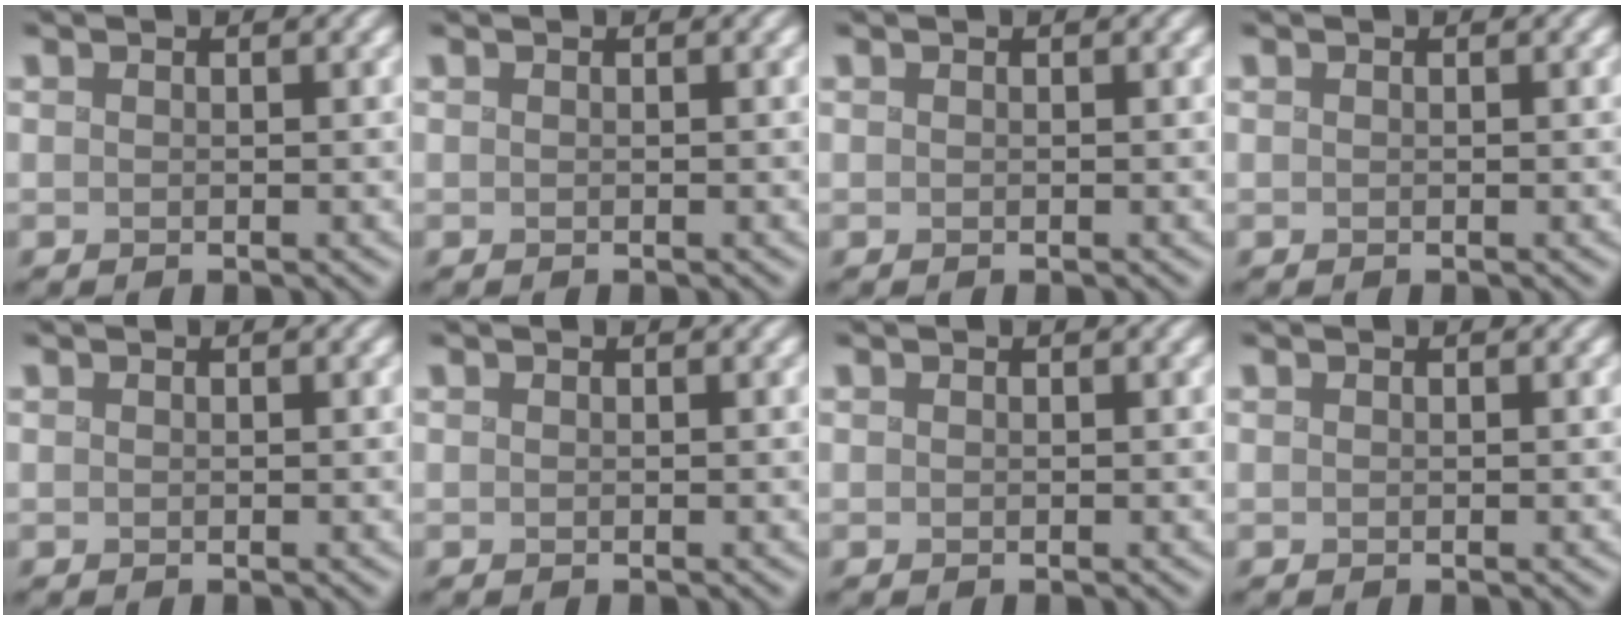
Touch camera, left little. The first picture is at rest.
{"total": 0.0}
{"total": 0.0}
{"total": 0.0}
{"total": 0.0}
{"total": 0.0}
{"total": 0.0}
{"total": 0.0}